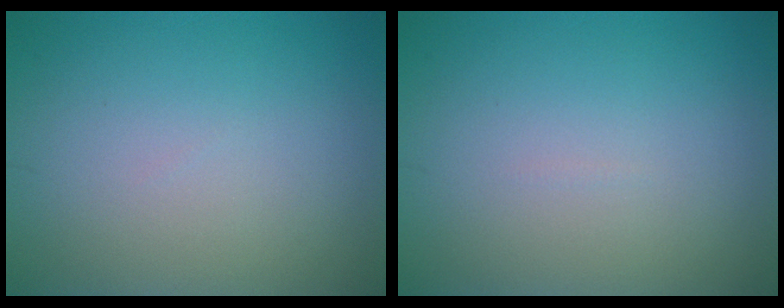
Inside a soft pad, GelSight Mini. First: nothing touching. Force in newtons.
{"total": 0.0}